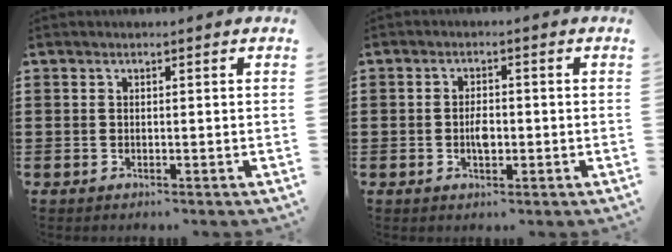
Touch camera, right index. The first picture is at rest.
{"total": 2.9, "force": [-0.5, 1.3, 2.6], "torque": [-0.048, 0.002, -0.008]}